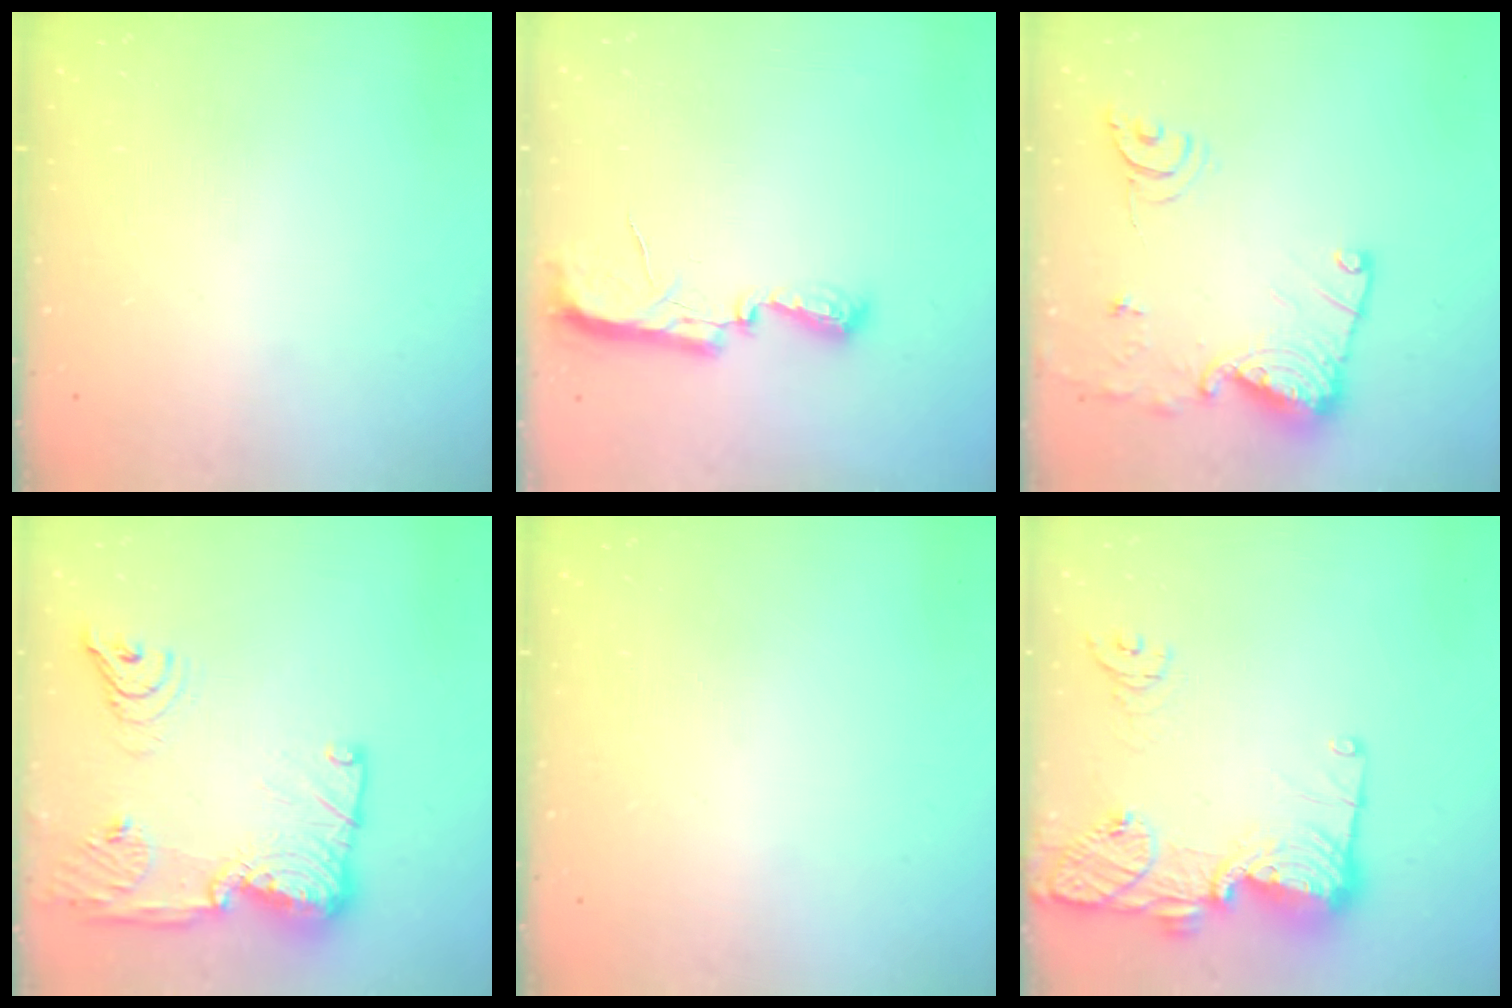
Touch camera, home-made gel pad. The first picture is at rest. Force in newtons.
{"total": 9.8, "press": 8.5, "slide": 4.8}
{"total": 14.7, "press": 14.7, "slide": 0.7}
{"total": 21.8, "press": 20.6, "slide": 6.9}
{"total": 0.0}
{"total": 19.0, "press": 18.0, "slide": 5.9}